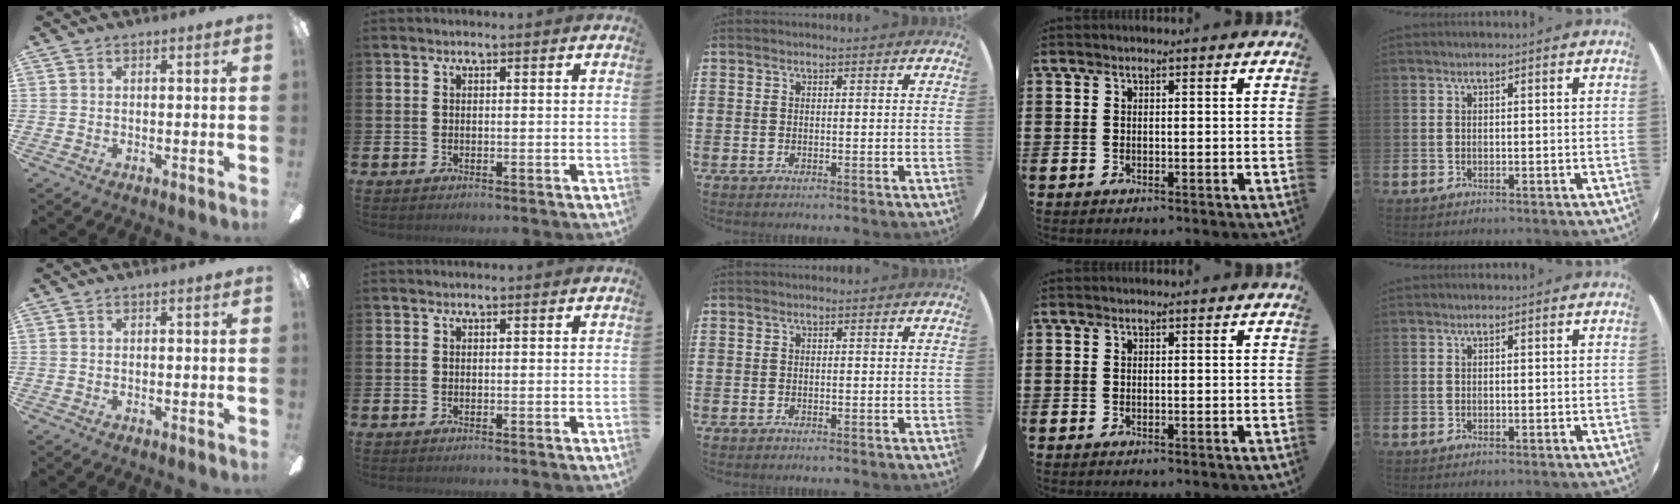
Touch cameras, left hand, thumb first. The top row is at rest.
{}